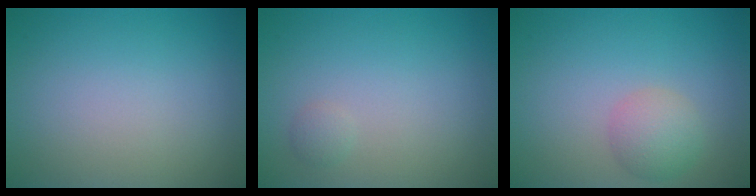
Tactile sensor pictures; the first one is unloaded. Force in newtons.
{"total": 0.7, "press": 0.7, "slide": 0.0}
{"total": 2.6, "press": 2.6, "slide": 0.1}